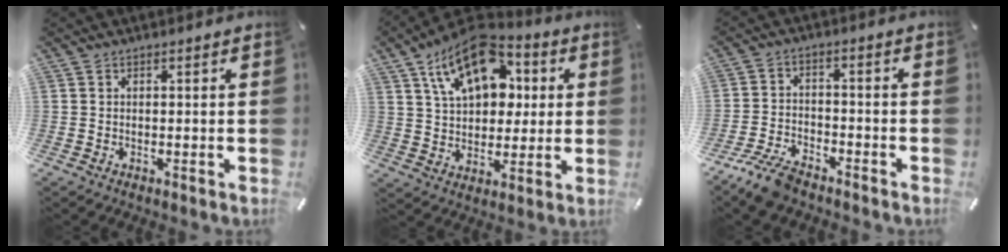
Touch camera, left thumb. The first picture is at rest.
{"total": 18.0, "force": [8.2, 11.3, 11.3], "torque": [-0.191, -0.025, 0.144]}
{"total": 7.5, "force": [-6.1, 2.6, 3.6], "torque": [-0.079, 0.024, -0.117]}